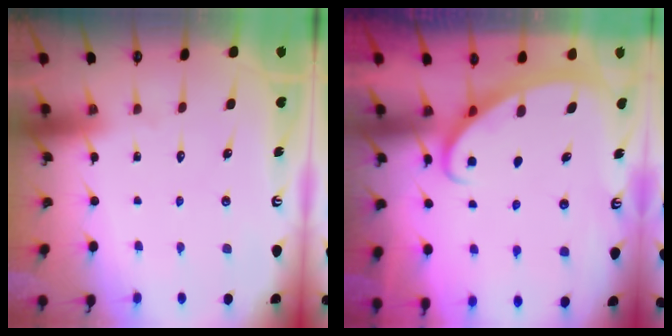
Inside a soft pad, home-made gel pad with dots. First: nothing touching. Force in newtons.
{"total": 2.6, "press": 2.6, "slide": 0.4}